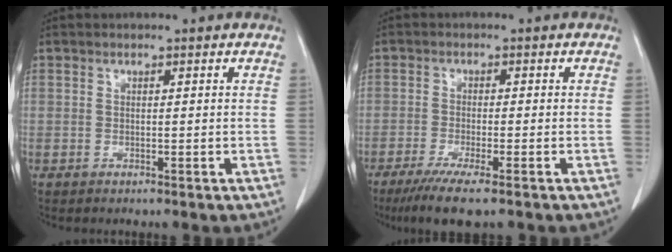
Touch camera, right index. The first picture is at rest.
{"total": 7.3, "force": [-5.1, 0.4, 5.2], "torque": [-0.085, -0.018, -0.081]}